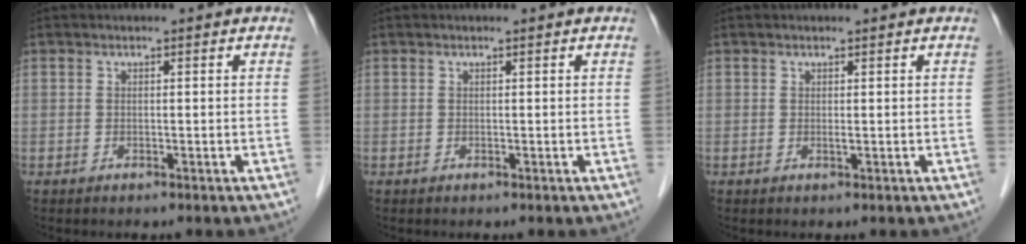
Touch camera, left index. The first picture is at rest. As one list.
[{"total": 0.0}, {"total": 0.5, "force": [0.2, 0.0, 0.5], "torque": [-0.012, 0.000, 0.004]}]